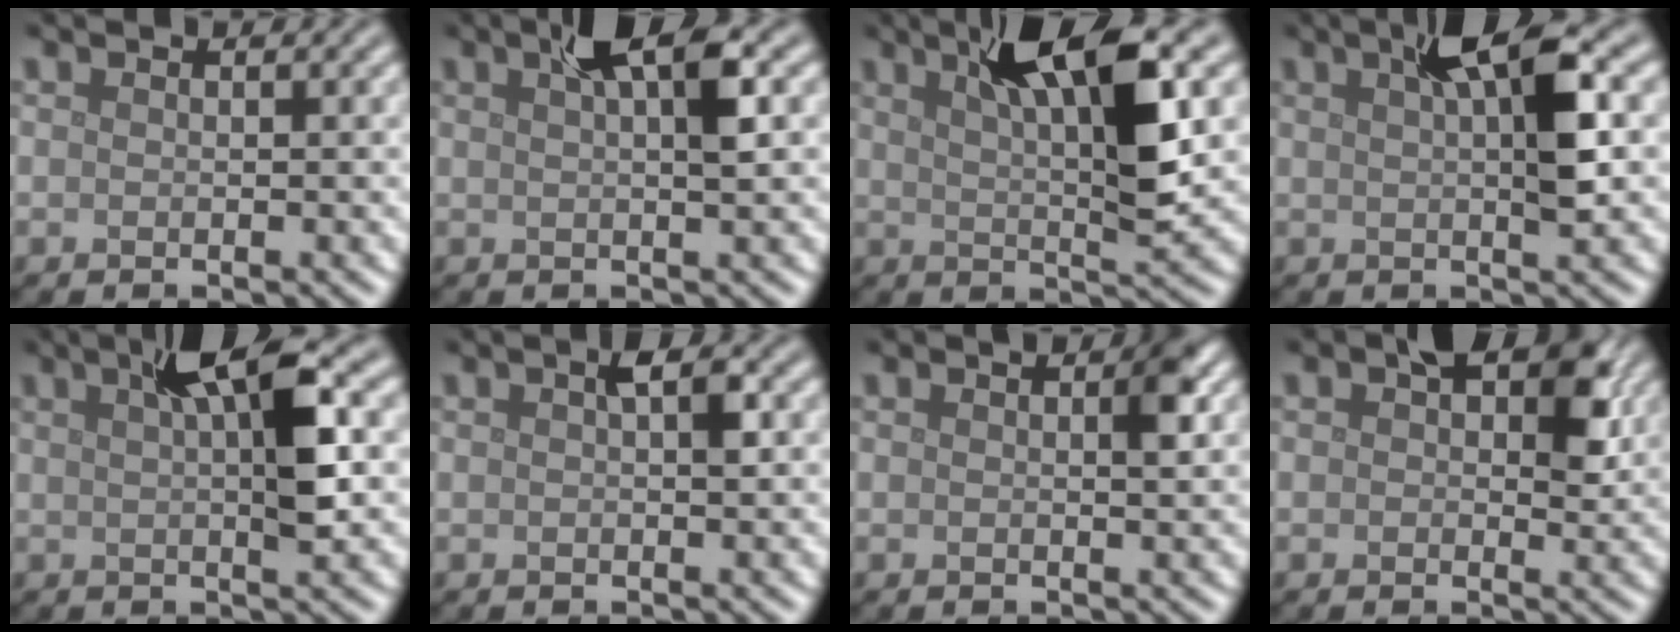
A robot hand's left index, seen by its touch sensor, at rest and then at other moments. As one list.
[{"total": 4.1, "force": [1.8, 0.8, 3.7], "torque": [-0.058, 0.010, 0.027]}, {"total": 8.1, "force": [3.4, 1.9, 7.2], "torque": [-0.113, 0.008, 0.054]}, {"total": 5.6, "force": [1.8, 1.1, 5.2], "torque": [-0.083, 0.011, 0.026]}, {"total": 6.1, "force": [1.8, 1.2, 5.7], "torque": [-0.091, 0.013, 0.027]}, {"total": 1.9, "force": [0.5, 0.5, 1.7], "torque": [-0.028, 0.005, 0.008]}, {"total": 1.9, "force": [0.6, 0.5, 1.8], "torque": [-0.022, 0.001, 0.008]}, {"total": 4.8, "force": [1.5, 2.7, 3.7], "torque": [-0.038, 0.001, 0.016]}]